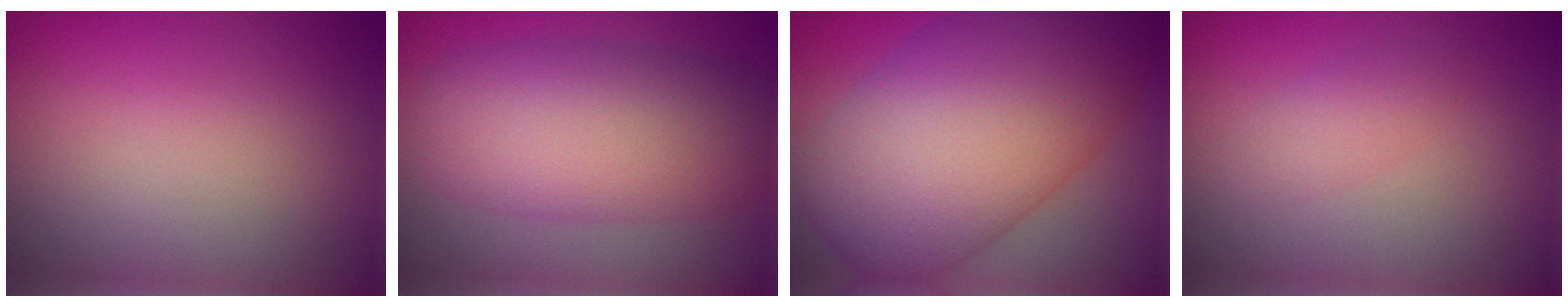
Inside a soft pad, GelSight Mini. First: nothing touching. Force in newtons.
{"total": 9.1, "press": 9.1, "slide": 0.3}
{"total": 15.1, "press": 15.1, "slide": 0.2}
{"total": 1.7, "press": 1.7, "slide": 0.0}